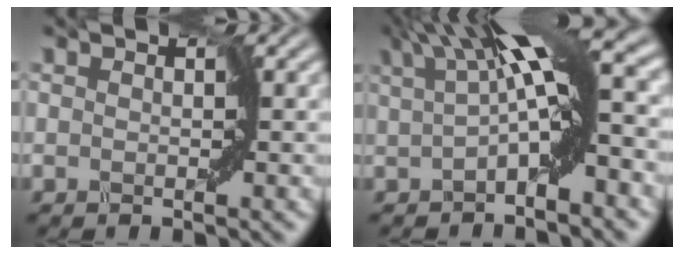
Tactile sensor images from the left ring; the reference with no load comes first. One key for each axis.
{"total": 5.6, "fx": 0.3, "fy": 0.5, "fz": 5.6, "tx": -0.092, "ty": 0.016, "tz": 0.000}